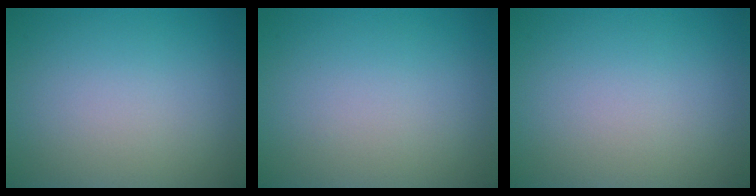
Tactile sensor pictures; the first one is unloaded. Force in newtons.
{"total": 0.0}
{"total": 0.0}